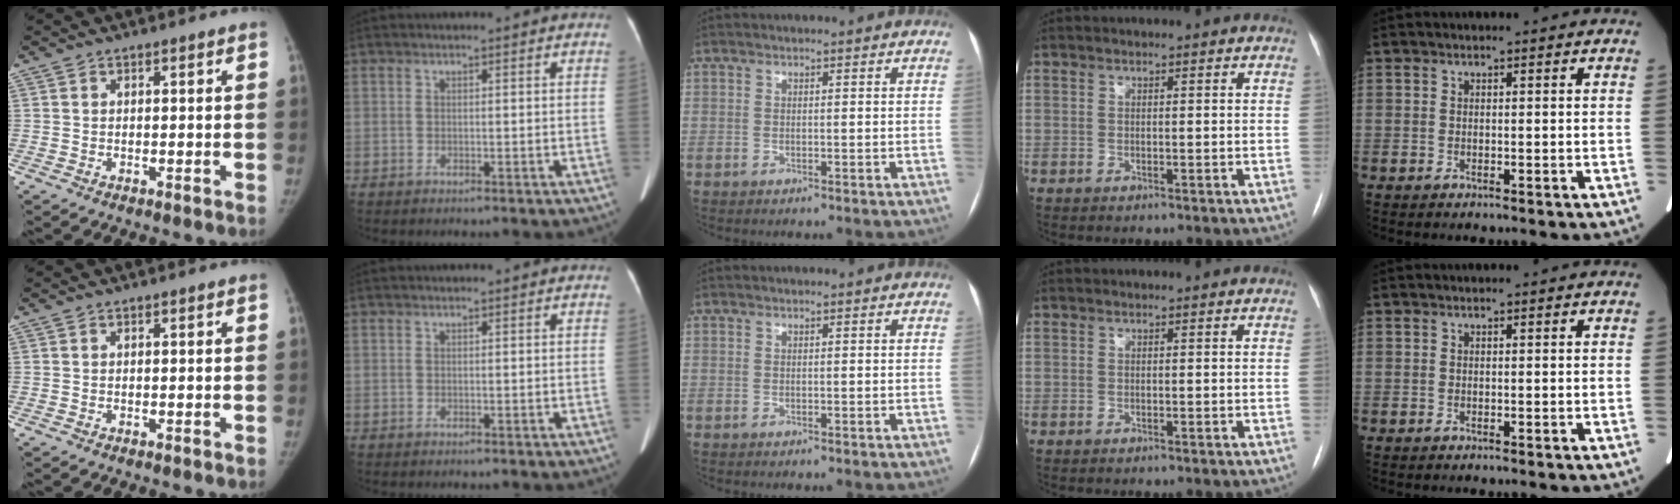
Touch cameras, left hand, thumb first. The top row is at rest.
{}